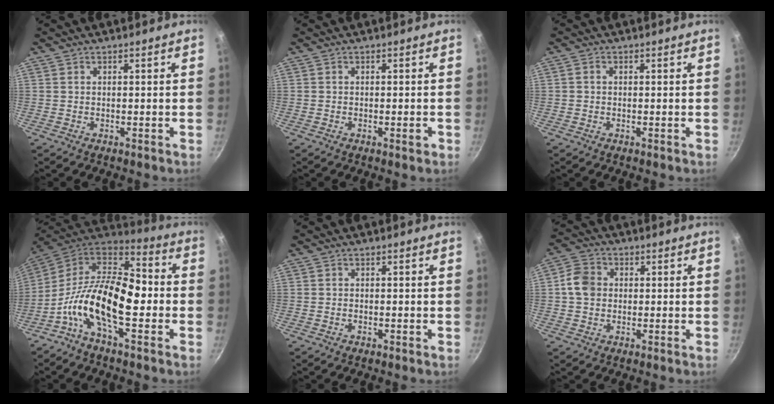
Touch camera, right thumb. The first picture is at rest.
{"total": 1.4, "force": [-0.6, 0.4, 1.2], "torque": [-0.021, 0.003, -0.009]}
{"total": 0.8, "force": [-0.1, 0.7, 0.4], "torque": [-0.007, 0.005, -0.001]}
{"total": 19.2, "force": [-3.3, 9.4, 16.3], "torque": [-0.274, 0.043, -0.082]}
{"total": 0.7, "force": [-0.3, 0.3, 0.6], "torque": [-0.012, 0.003, -0.007]}
{"total": 6.0, "force": [0.2, 5.0, 3.2], "torque": [-0.044, 0.011, -0.009]}